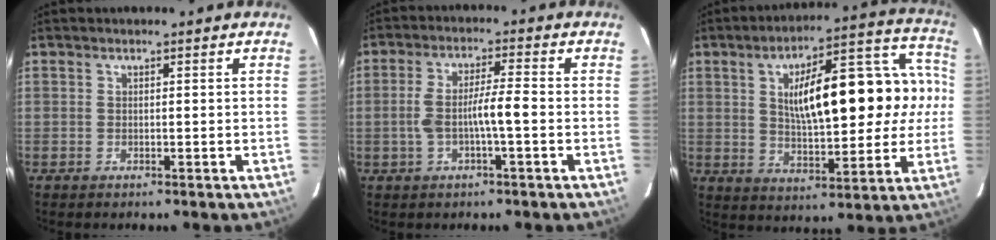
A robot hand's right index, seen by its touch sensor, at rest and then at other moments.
{"total": 6.0, "force": [-1.1, 0.5, 5.9], "torque": [-0.119, 0.013, -0.017]}
{"total": 20.6, "force": [2.8, 6.7, 19.3], "torque": [-0.272, 0.047, 0.048]}